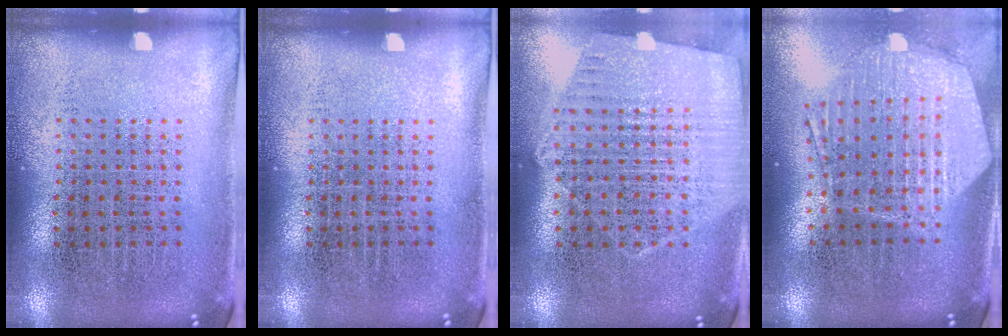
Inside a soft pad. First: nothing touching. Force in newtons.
{"total": 0.0}
{"total": 1.2, "press": 1.2, "slide": 0.3}
{"total": 1.8, "press": 1.7, "slide": 0.7}